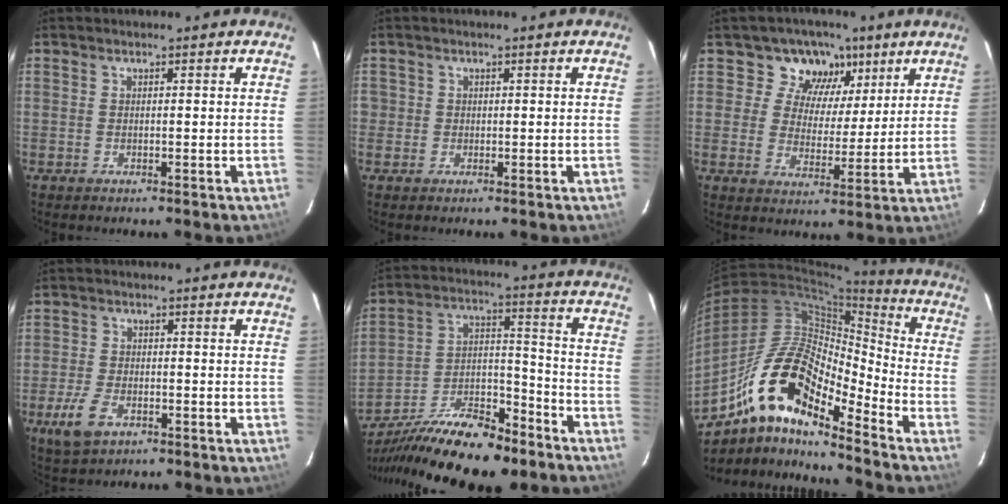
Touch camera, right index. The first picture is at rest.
{"total": 1.5, "force": [-0.2, 1.5, 0.0], "torque": [0.006, 0.008, -0.001]}
{"total": 9.4, "force": [5.2, 7.4, 2.4], "torque": [-0.030, -0.009, 0.079]}
{"total": 6.7, "force": [-3.4, 3.8, 4.4], "torque": [-0.113, -0.008, -0.062]}
{"total": 21.4, "force": [-15.5, 7.7, 12.6], "torque": [-0.241, -0.005, -0.255]}
{"total": 18.5, "force": [-12.0, 5.6, 12.9], "torque": [-0.225, -0.002, -0.238]}